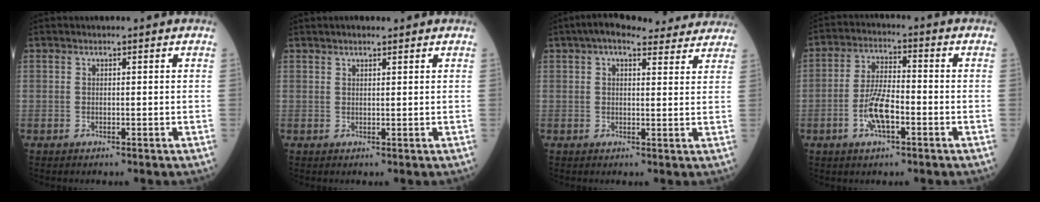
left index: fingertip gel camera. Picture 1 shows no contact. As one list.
[{"total": 1.9, "force": [1.6, 0.5, 1.0], "torque": [-0.015, 0.012, 0.023]}, {"total": 12.1, "force": [10.4, 3.5, 5.1], "torque": [-0.058, 0.039, 0.120]}, {"total": 7.0, "force": [-2.7, 2.1, 6.1], "torque": [-0.127, -0.001, -0.054]}]